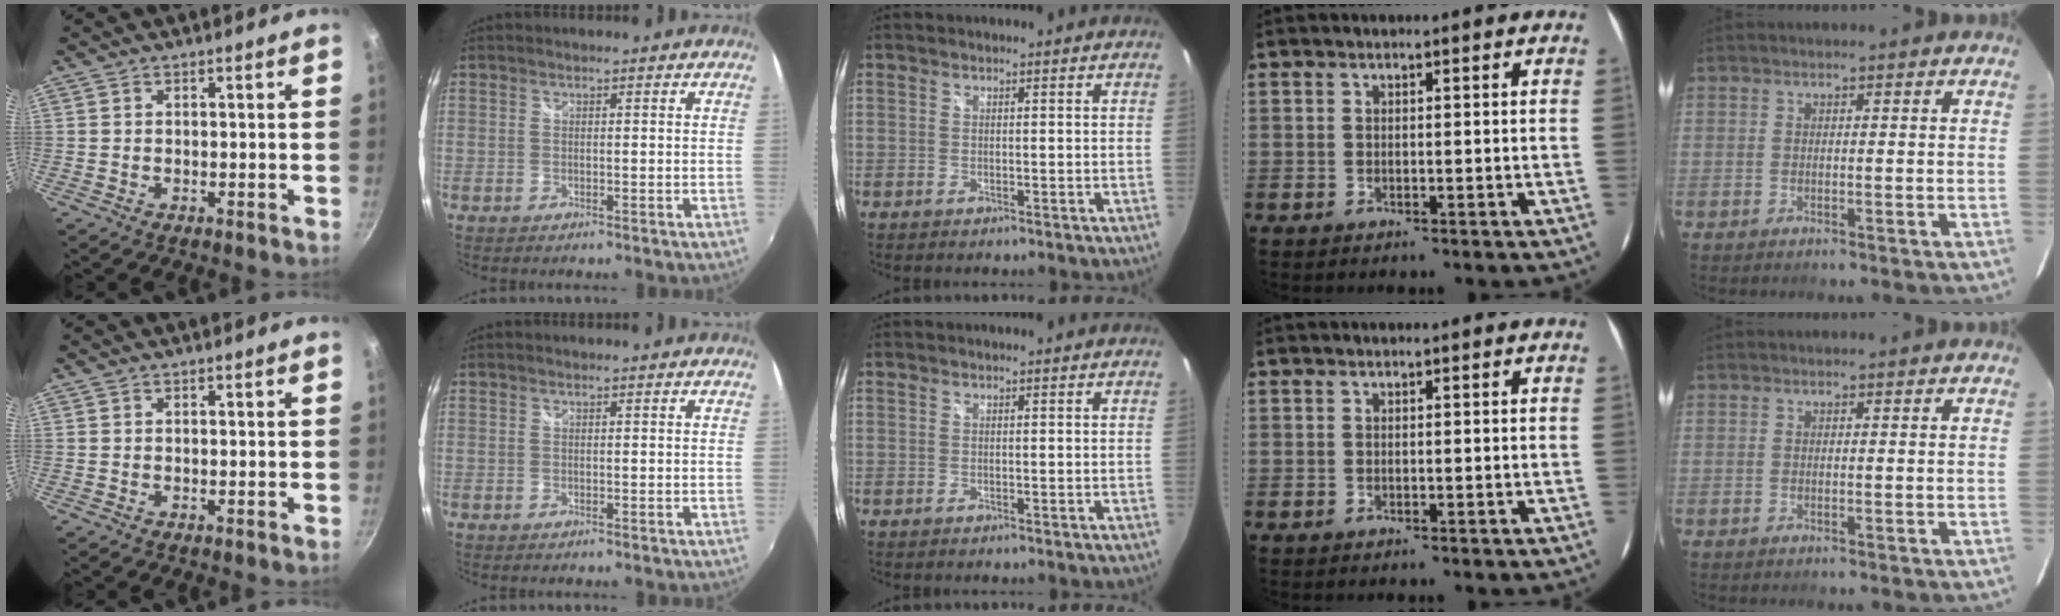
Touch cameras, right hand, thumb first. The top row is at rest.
{}